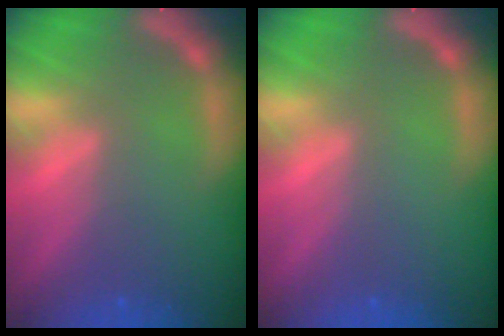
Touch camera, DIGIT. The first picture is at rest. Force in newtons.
{"total": 0.0}